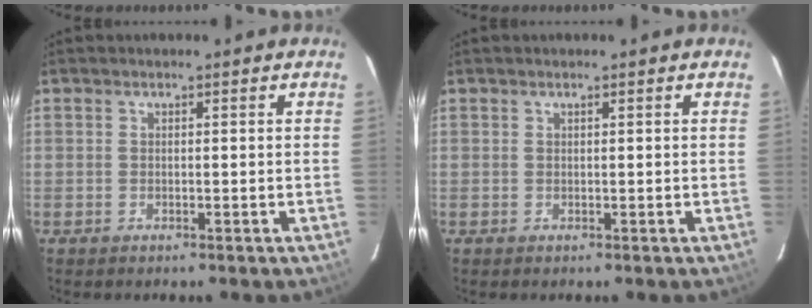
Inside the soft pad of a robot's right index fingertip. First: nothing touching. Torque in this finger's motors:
{"motor_torque": [-0.15, 0.06, -0.03, 0.00]}